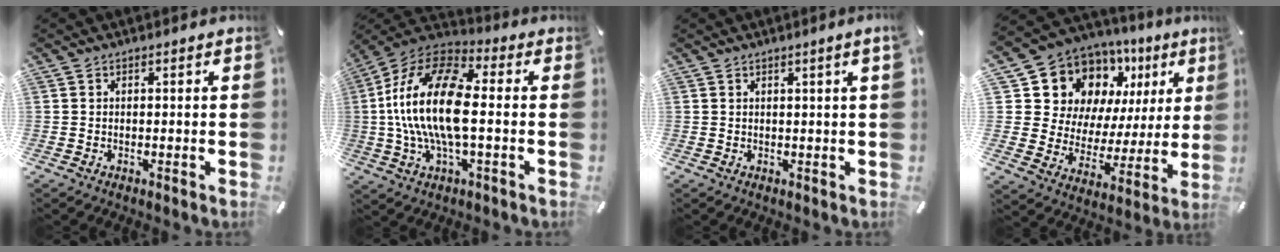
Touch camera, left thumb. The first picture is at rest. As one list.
[{"total": 19.3, "force": [-0.6, 8.9, 17.1], "torque": [-0.361, -0.001, -0.014]}, {"total": 1.6, "force": [0.8, -0.2, 1.4], "torque": [-0.026, -0.002, 0.013]}, {"total": 14.7, "force": [9.0, 10.8, 4.6], "torque": [-0.086, -0.077, 0.170]}]